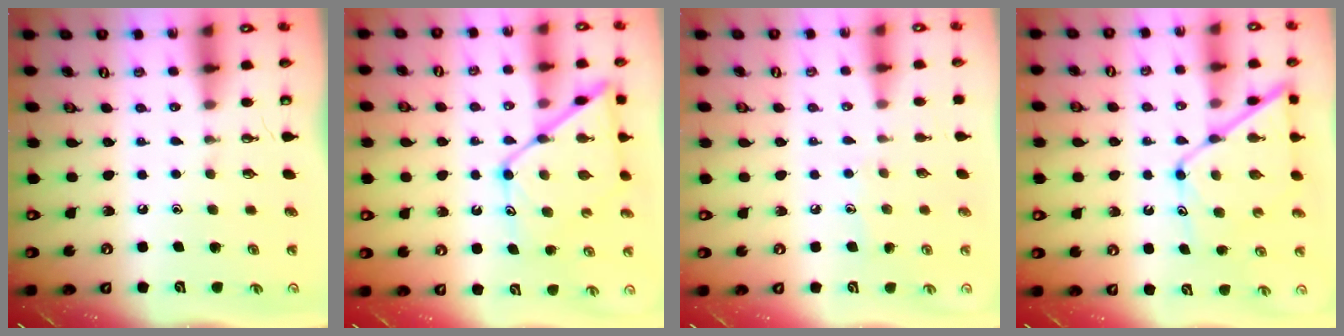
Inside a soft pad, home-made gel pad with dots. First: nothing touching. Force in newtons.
{"total": 15.4, "press": 15.3, "slide": 1.2}
{"total": 5.2, "press": 5.2, "slide": 0.5}
{"total": 12.3, "press": 12.3, "slide": 1.1}